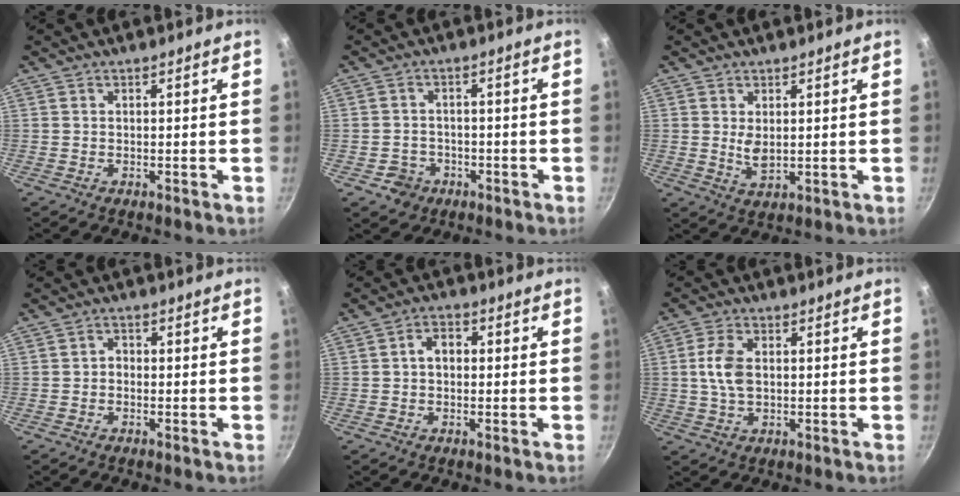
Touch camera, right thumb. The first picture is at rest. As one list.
[{"total": 4.1, "force": [-1.8, 3.6, 1.0], "torque": [-0.003, 0.019, -0.024]}, {"total": 3.5, "force": [0.7, 1.8, 2.9], "torque": [-0.051, -0.012, 0.018]}, {"total": 1.4, "force": [-0.7, 1.0, 0.7], "torque": [-0.006, 0.011, -0.014]}, {"total": 3.7, "force": [0.1, 2.7, 2.5], "torque": [-0.023, 0.009, -0.004]}, {"total": 6.1, "force": [0.3, 3.7, 4.9], "torque": [-0.092, 0.007, 0.005]}]